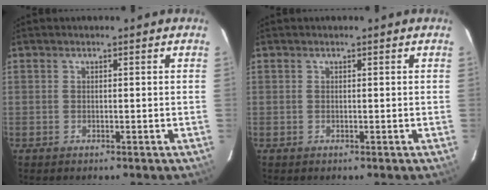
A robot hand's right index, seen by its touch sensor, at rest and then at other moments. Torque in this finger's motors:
{"motor_torque": [-0.01, -0.01, 0.00, 0.01]}